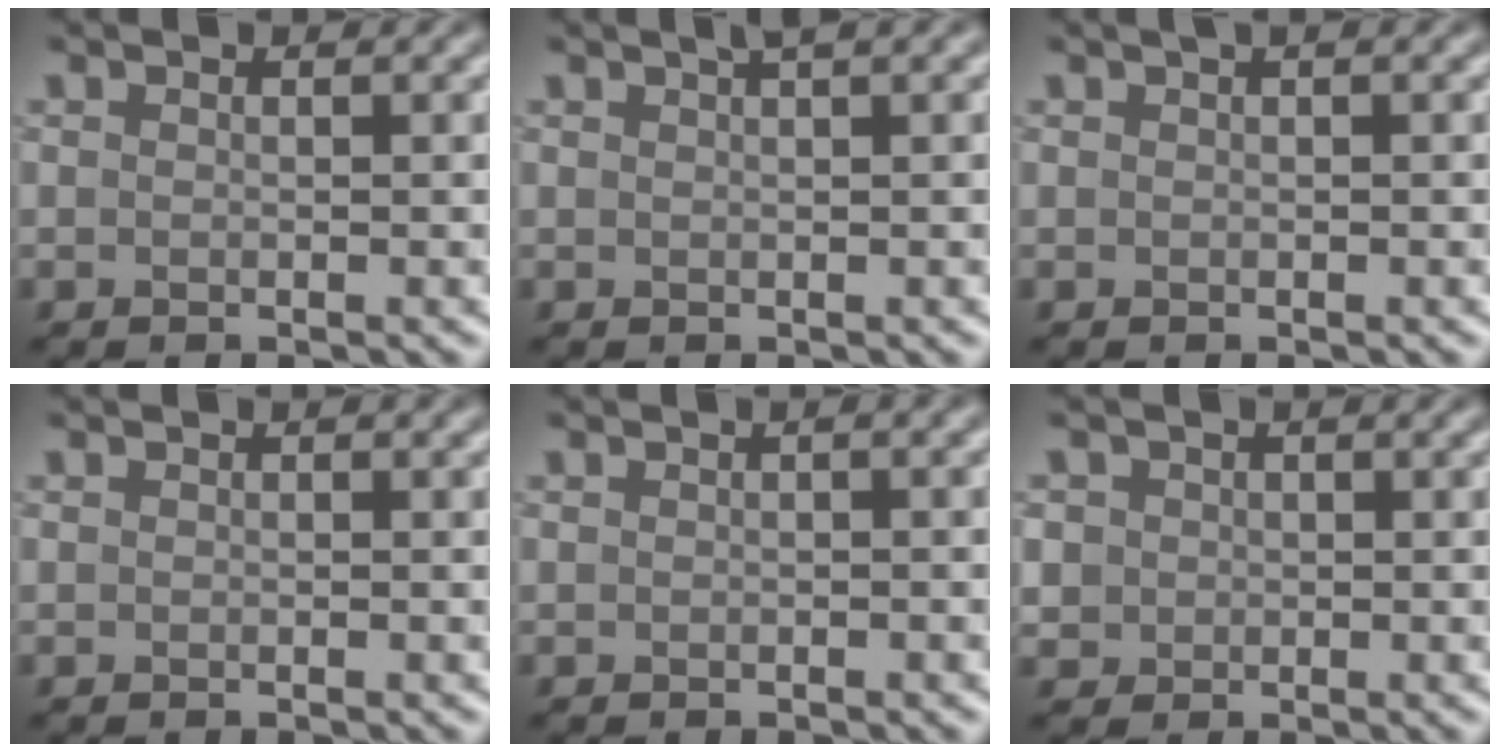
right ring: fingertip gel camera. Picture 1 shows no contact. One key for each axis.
{"total": 1.8, "fx": 1.1, "fy": 0.4, "fz": 1.3, "tx": -0.013, "ty": 0.003, "tz": 0.012}
{"total": 1.1, "fx": 0.6, "fy": 0.2, "fz": 0.9, "tx": -0.013, "ty": 0.007, "tz": 0.008}
{"total": 0.0}
{"total": 1.1, "fx": 0.0, "fy": 0.2, "fz": 1.1, "tx": -0.014, "ty": 0.005, "tz": 0.002}
{"total": 1.9, "fx": 0.4, "fy": 1.8, "fz": 0.4, "tx": -0.004, "ty": 0.006, "tz": 0.014}